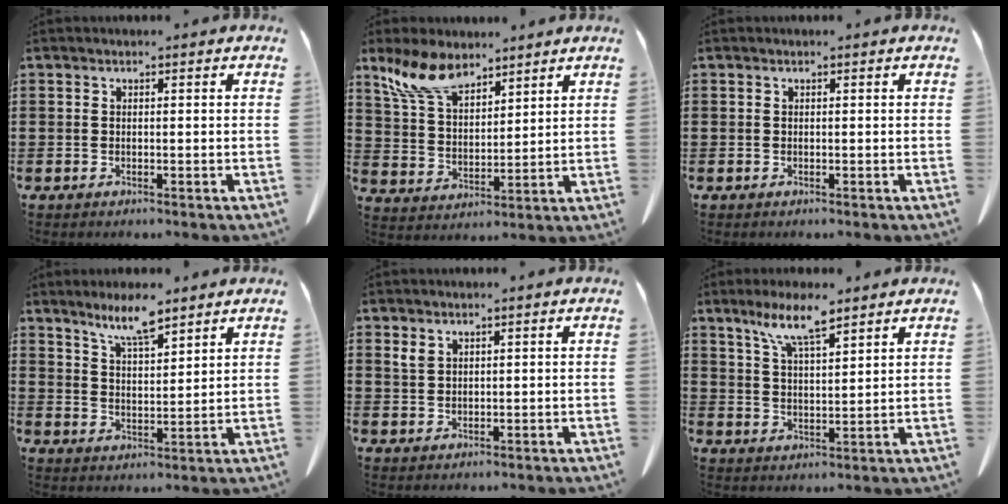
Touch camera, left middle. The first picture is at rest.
{"total": 9.1, "force": [7.0, 3.7, 4.5], "torque": [-0.113, -0.010, 0.134]}
{"total": 0.0}
{"total": 6.9, "force": [5.7, 1.0, 3.8], "torque": [-0.089, -0.016, 0.104]}
{"total": 2.0, "force": [1.4, 1.1, 0.8], "torque": [-0.021, 0.001, 0.029]}
{"total": 7.8, "force": [5.8, 1.3, 5.2], "torque": [-0.116, -0.011, 0.103]}